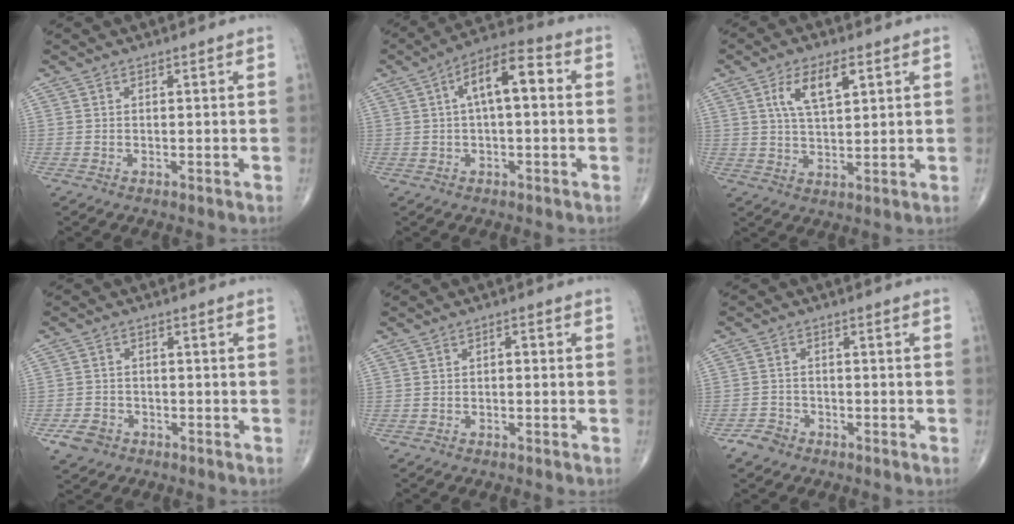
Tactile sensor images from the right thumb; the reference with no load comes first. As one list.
[{"total": 10.1, "force": [1.8, 4.1, 9.1], "torque": [-0.148, 0.034, 0.018]}, {"total": 8.2, "force": [3.3, 3.5, 6.6], "torque": [-0.117, -0.007, 0.061]}, {"total": 4.3, "force": [-2.3, 3.3, 1.5], "torque": [-0.020, 0.012, -0.036]}, {"total": 1.2, "force": [-0.1, 0.7, 0.9], "torque": [-0.008, 0.007, -0.005]}, {"total": 3.1, "force": [-2.2, 2.1, 0.6], "torque": [-0.006, 0.015, -0.040]}]